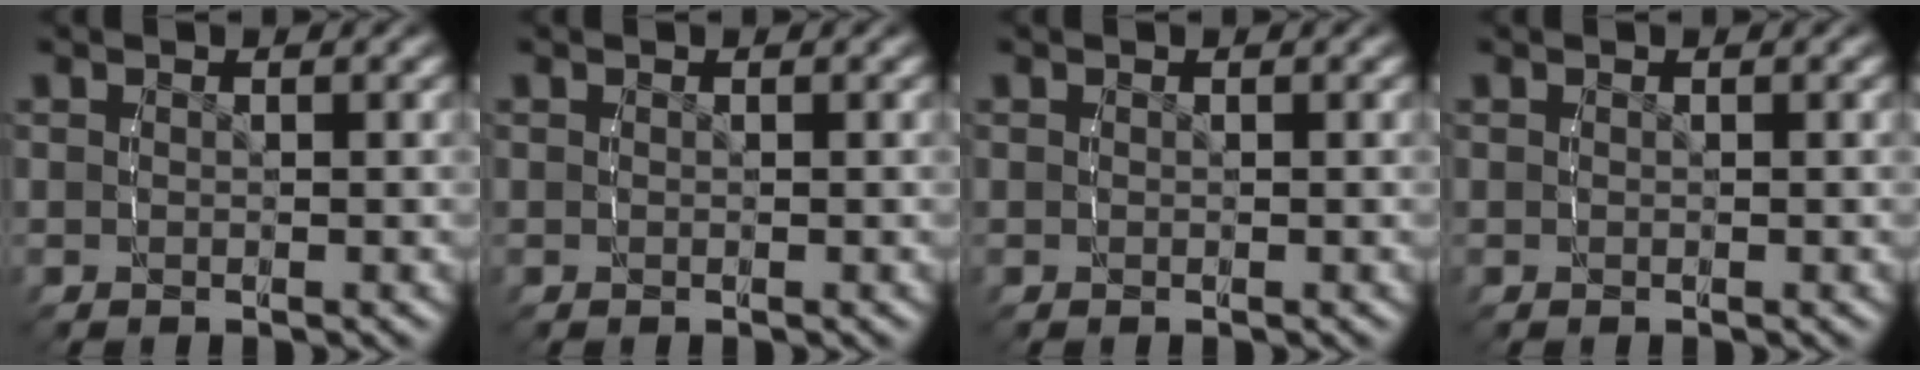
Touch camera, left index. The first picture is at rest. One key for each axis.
{"total": 0.0}
{"total": 0.0}
{"total": 0.0}